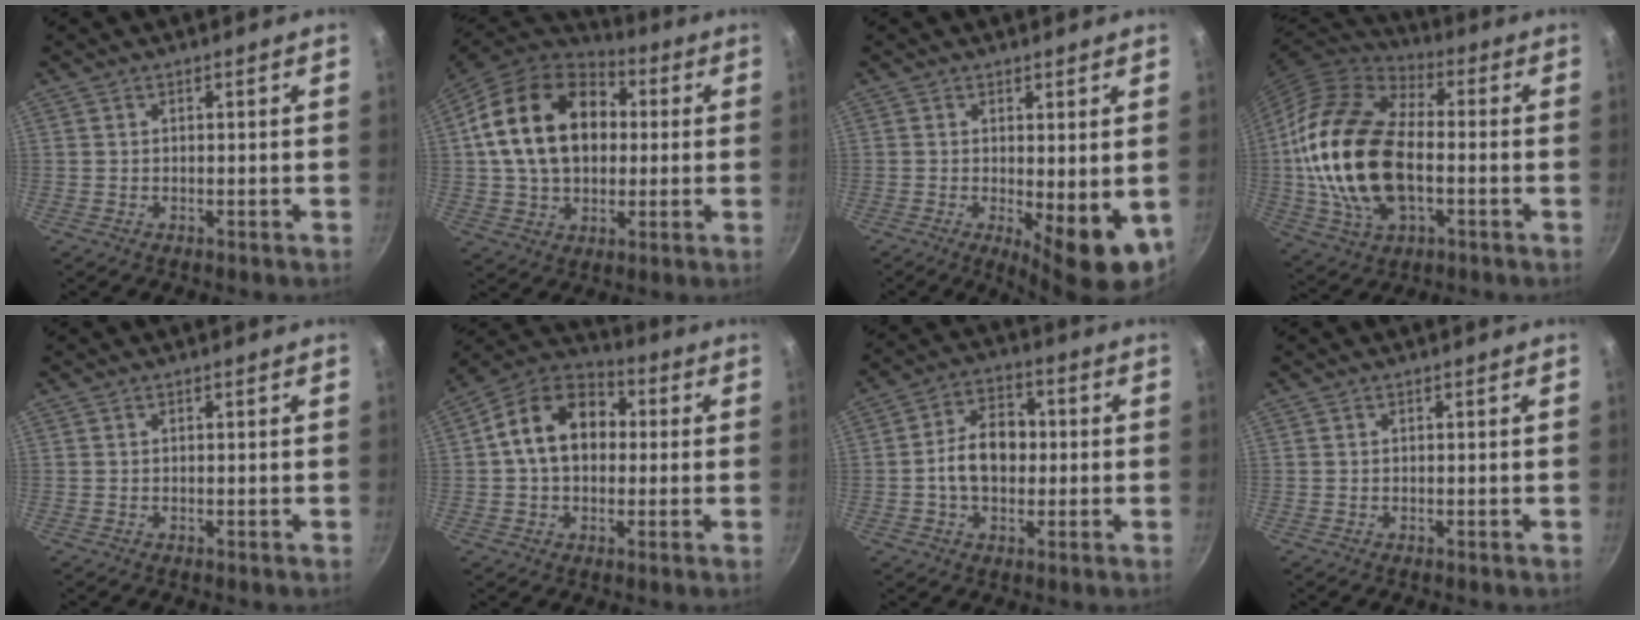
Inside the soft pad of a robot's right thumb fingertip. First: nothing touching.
{"total": 21.2, "force": [3.6, 15.1, 14.4], "torque": [-0.226, 0.022, 0.054]}
{"total": 8.6, "force": [-1.0, 3.0, 8.1], "torque": [-0.094, -0.008, -0.002]}
{"total": 23.2, "force": [-2.0, 13.7, 18.6], "torque": [-0.355, 0.022, -0.040]}
{"total": 0.0}
{"total": 14.5, "force": [1.5, 10.6, 9.8], "torque": [-0.129, 0.032, 0.004]}
{"total": 10.2, "force": [-0.4, 7.2, 7.3], "torque": [-0.089, 0.024, -0.018]}
{"total": 0.0}